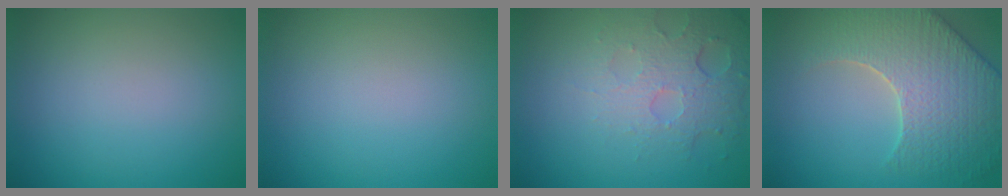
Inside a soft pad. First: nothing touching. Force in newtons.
{"total": 0.0}
{"total": 4.9, "press": 3.2, "slide": 3.6}
{"total": 7.1, "press": 5.9, "slide": 3.9}